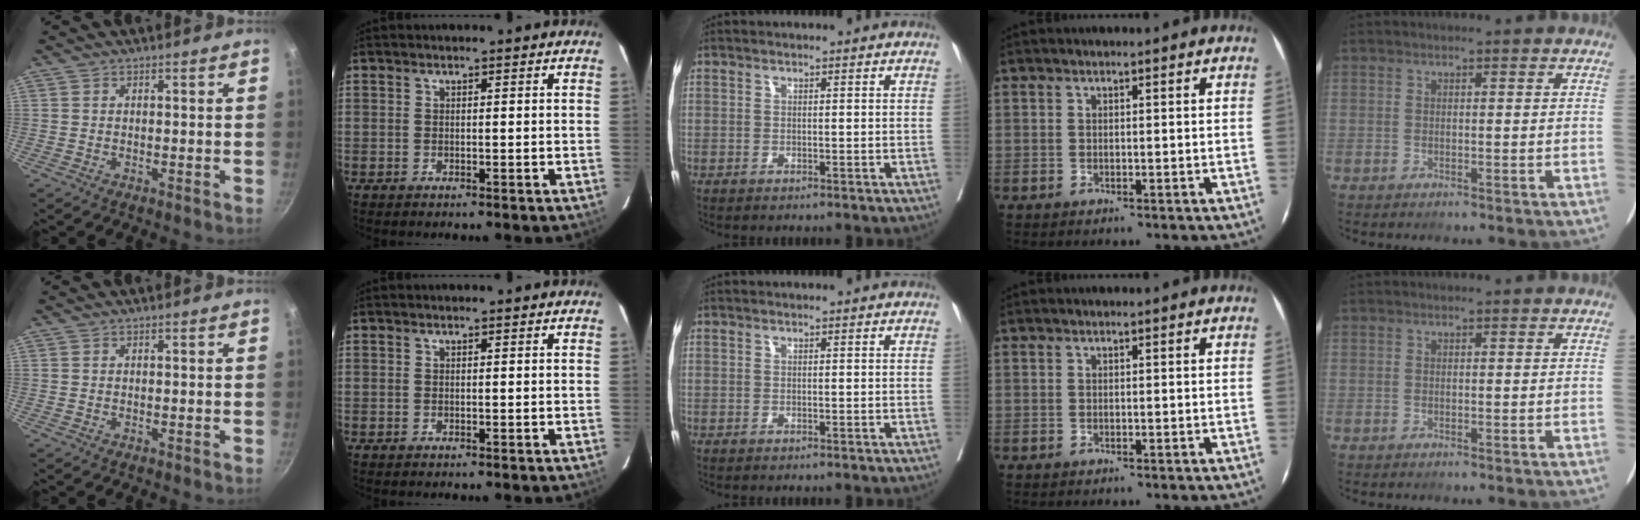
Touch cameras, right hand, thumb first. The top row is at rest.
{}